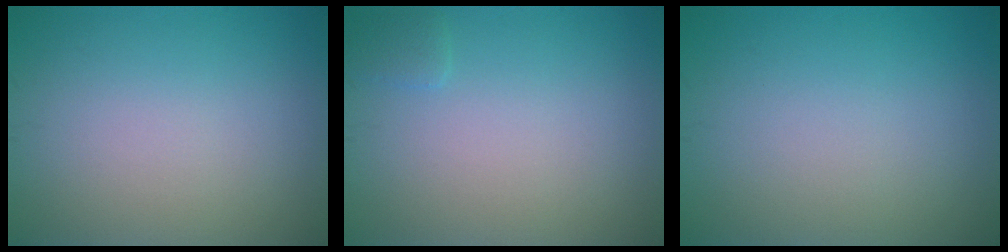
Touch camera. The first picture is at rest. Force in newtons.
{"total": 0.7, "press": 0.7, "slide": 0.1}
{"total": 0.0}